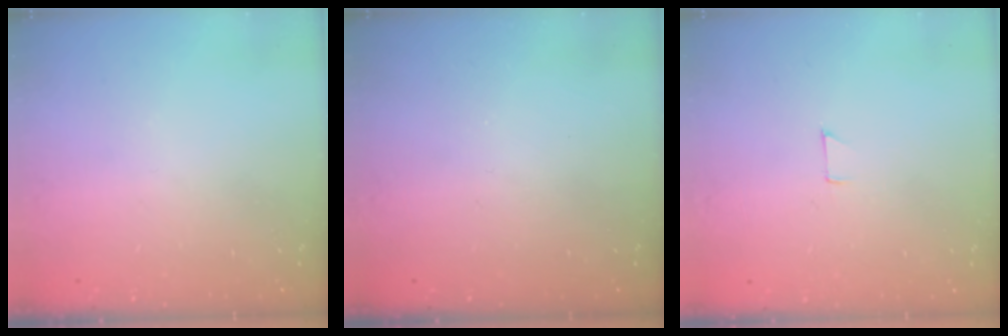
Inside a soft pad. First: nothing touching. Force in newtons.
{"total": 0.0}
{"total": 4.1, "press": 4.1, "slide": 0.3}